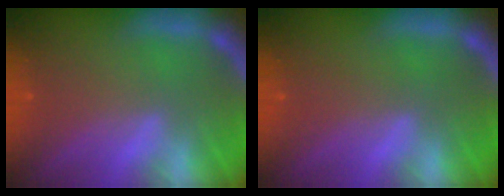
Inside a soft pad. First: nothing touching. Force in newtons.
{"total": 0.0}